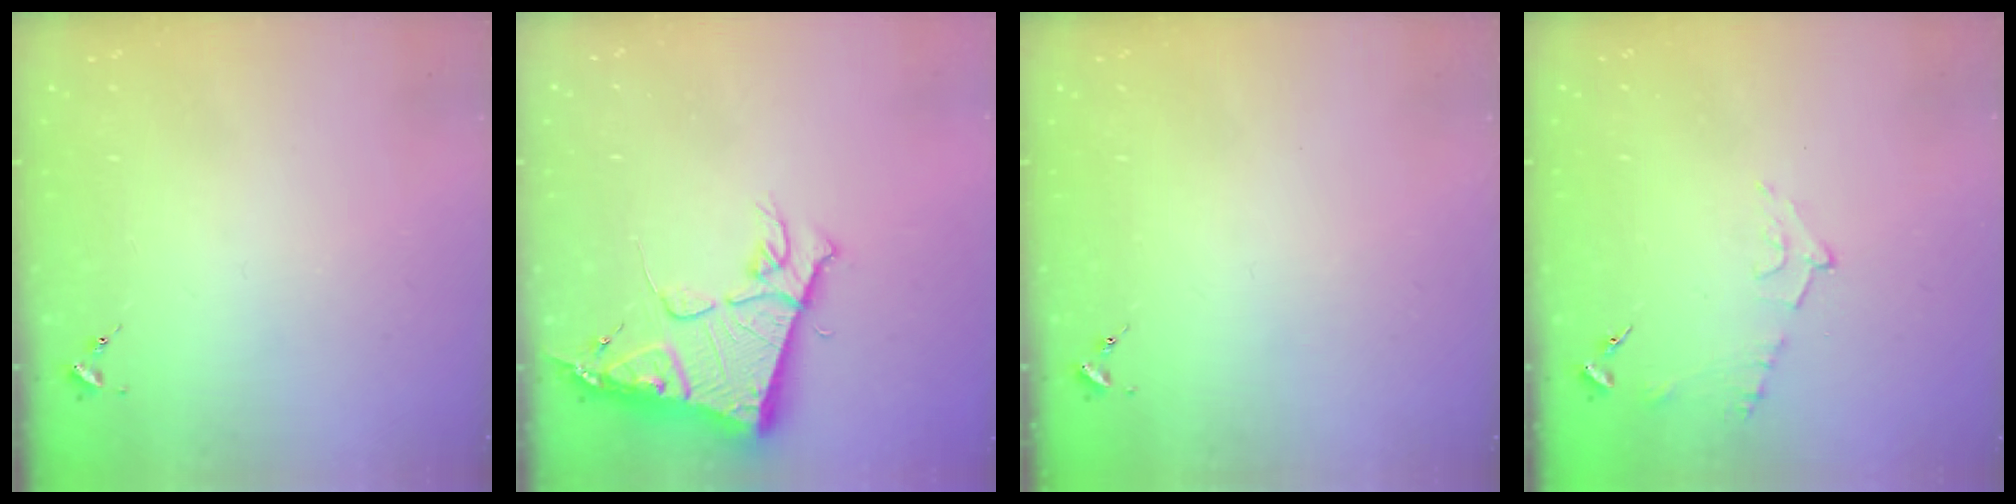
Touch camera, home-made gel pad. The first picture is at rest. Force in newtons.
{"total": 13.5, "press": 13.4, "slide": 1.3}
{"total": 0.0}
{"total": 5.4, "press": 5.3, "slide": 1.2}